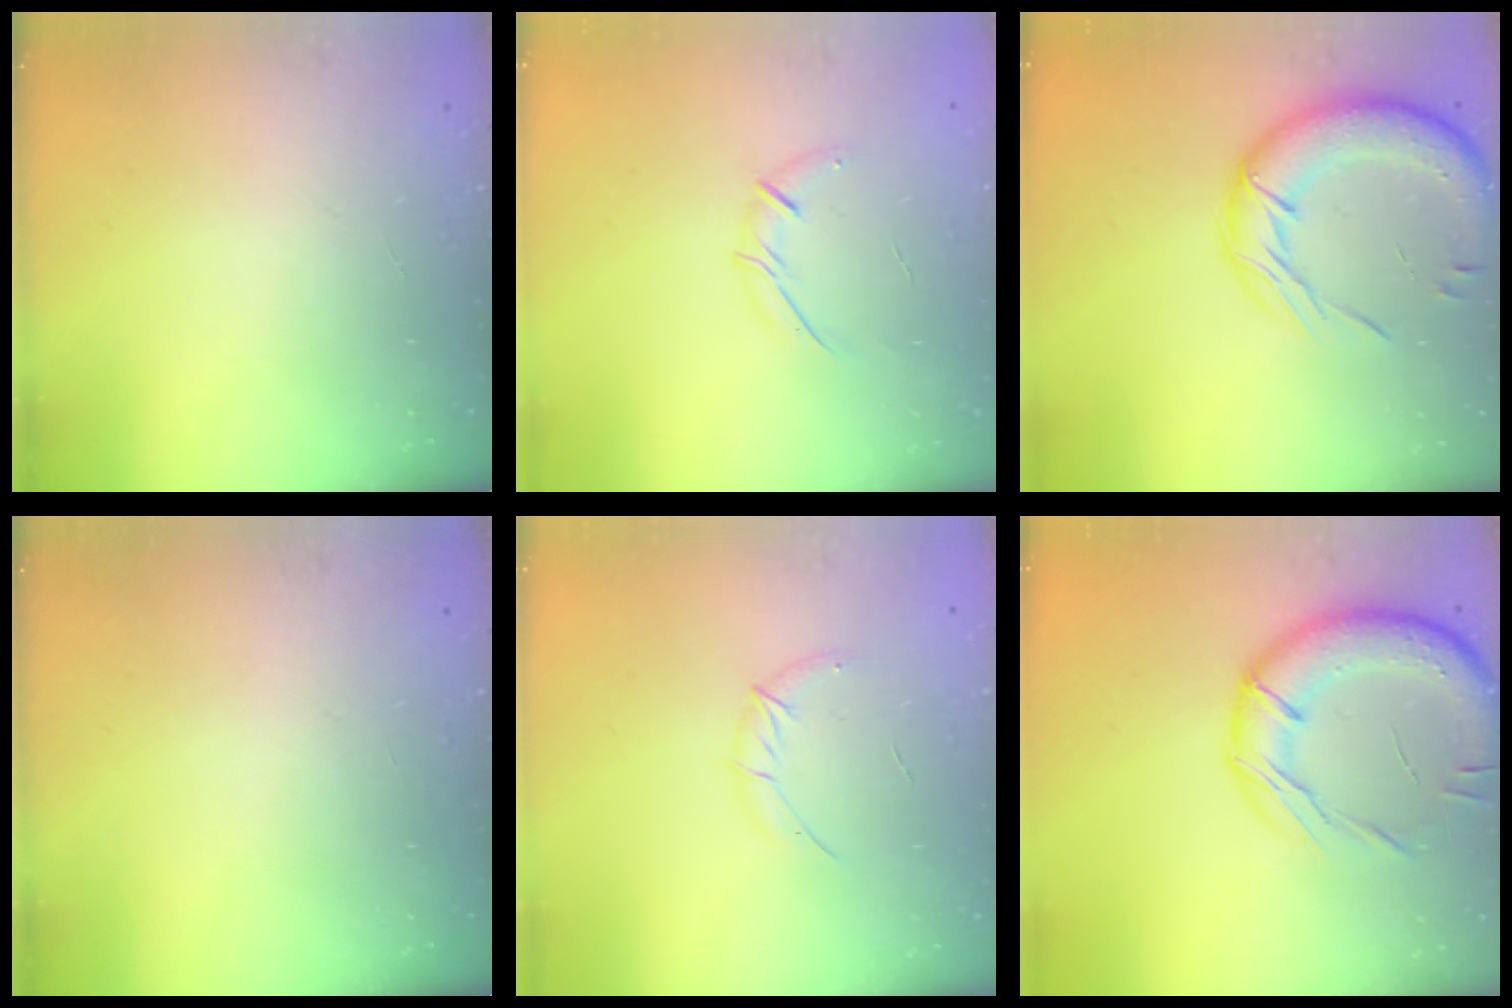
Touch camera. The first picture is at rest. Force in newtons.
{"total": 6.1, "press": 6.0, "slide": 1.1}
{"total": 16.7, "press": 16.4, "slide": 3.1}
{"total": 0.0}
{"total": 6.2, "press": 6.0, "slide": 1.5}
{"total": 17.5, "press": 17.4, "slide": 2.2}